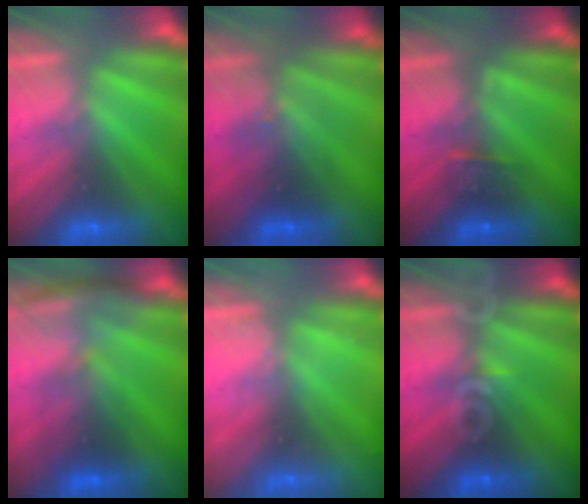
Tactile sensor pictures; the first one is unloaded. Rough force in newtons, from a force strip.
{"total": 2.6}
{"total": 2.4}
{"total": 2.8}
{"total": 2.2}
{"total": 3.2}